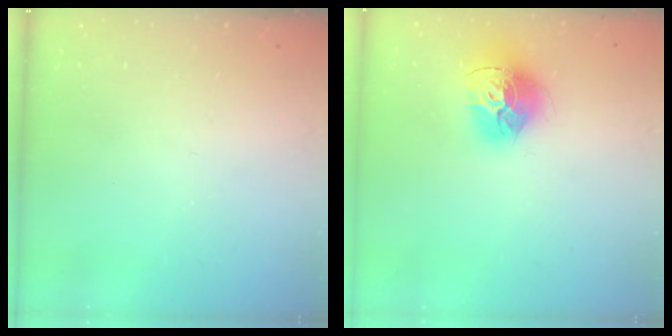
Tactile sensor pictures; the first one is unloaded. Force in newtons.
{"total": 15.7, "press": 15.6, "slide": 1.7}